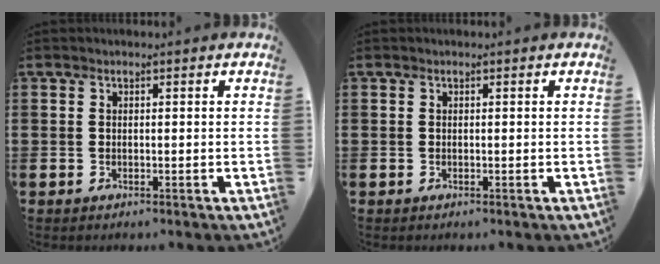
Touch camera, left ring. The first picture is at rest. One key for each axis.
{"total": 0.0}